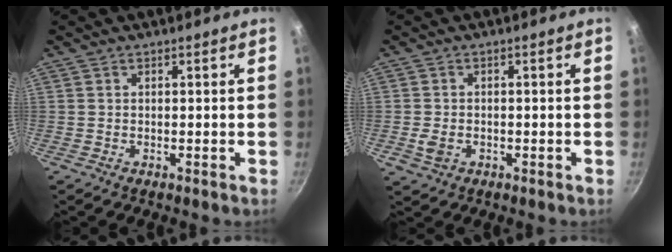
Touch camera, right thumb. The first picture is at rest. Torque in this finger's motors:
{"motor_torque": [0.81, 0.77, -0.03, 0.00, 0.08]}